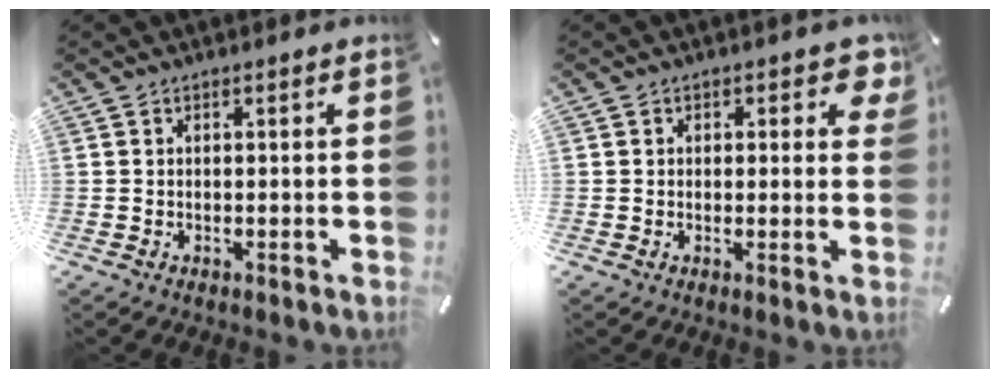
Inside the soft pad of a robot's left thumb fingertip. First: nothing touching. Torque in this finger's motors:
{"motor_torque": [0.20, 0.10, 0.09, 0.10, -0.06]}